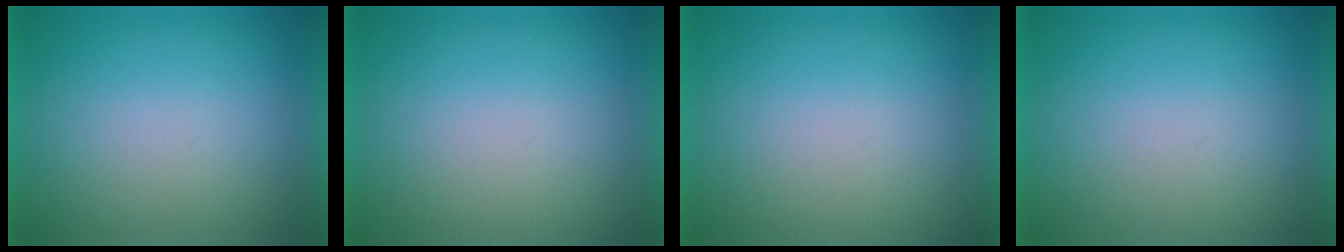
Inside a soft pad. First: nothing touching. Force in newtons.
{"total": 2.0}
{"total": 2.0}
{"total": 1.4}